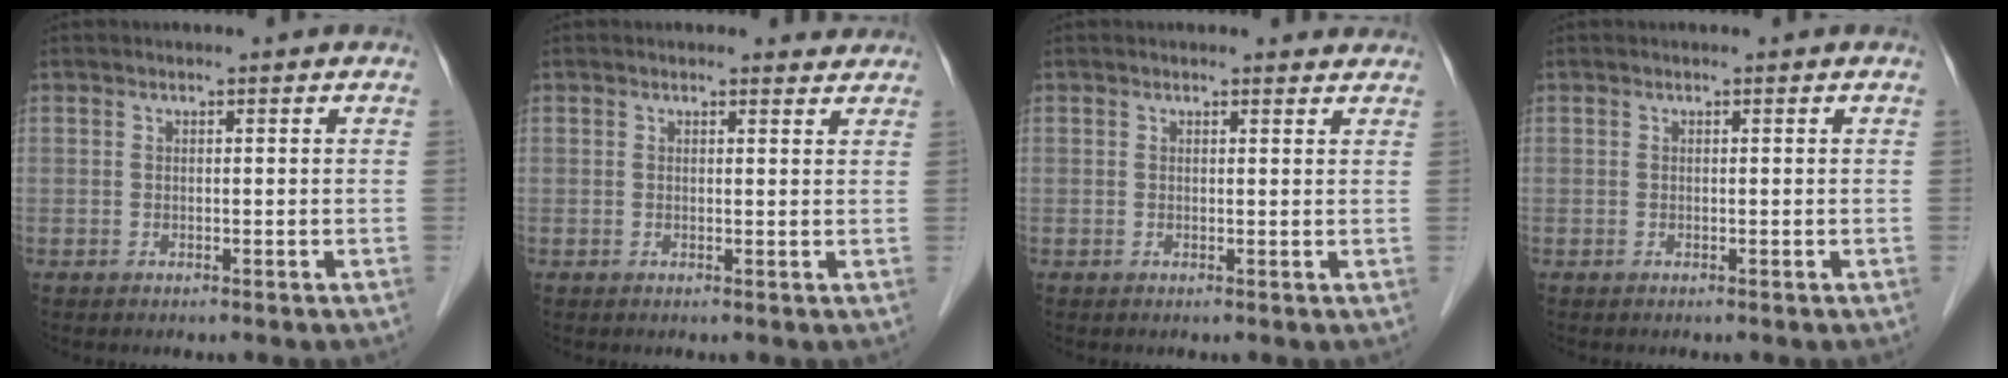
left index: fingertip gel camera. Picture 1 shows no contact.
{"total": 1.8, "force": [1.7, 0.6, -0.1], "torque": [-0.005, -0.006, 0.011]}
{"total": 1.9, "force": [1.8, 0.6, 0.0], "torque": [-0.005, -0.006, 0.011]}
{"total": 0.0}